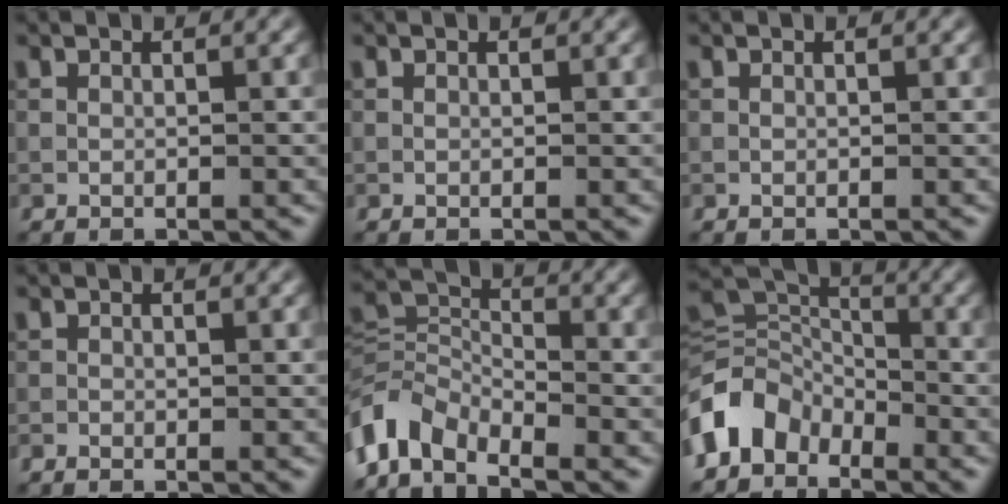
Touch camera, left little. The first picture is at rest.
{"total": 0.0}
{"total": 0.0}
{"total": 0.6, "force": [-0.5, 0.1, 0.2], "torque": [0.000, -0.004, -0.011]}
{"total": 6.1, "force": [-4.3, 3.1, 3.0], "torque": [-0.056, -0.002, -0.100]}
{"total": 6.5, "force": [-4.0, 4.3, 2.9], "torque": [-0.053, 0.005, -0.093]}